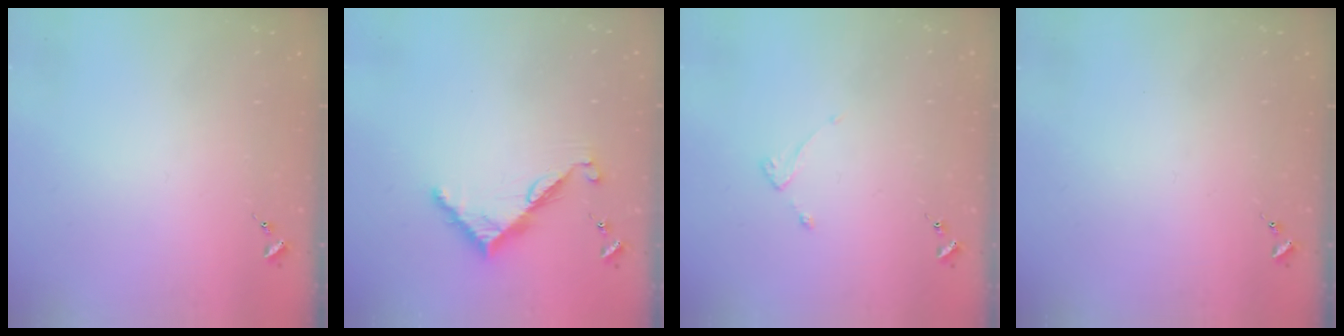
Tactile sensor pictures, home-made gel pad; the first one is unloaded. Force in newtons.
{"total": 7.7, "press": 7.7, "slide": 0.2}
{"total": 2.2, "press": 2.1, "slide": 0.4}
{"total": 0.0}